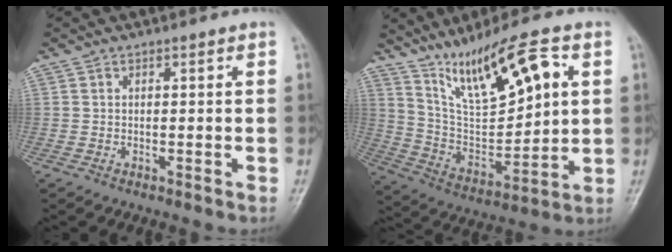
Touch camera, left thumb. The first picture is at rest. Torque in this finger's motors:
{"motor_torque": [1.25, 1.11, 1.33, -1.44, 0.38]}